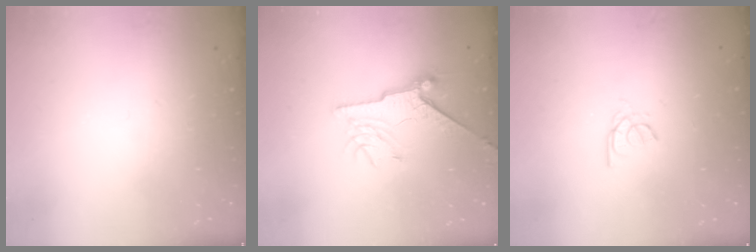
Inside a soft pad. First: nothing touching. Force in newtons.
{"total": 7.6, "press": 7.6, "slide": 1.0}
{"total": 3.0, "press": 3.0, "slide": 0.5}